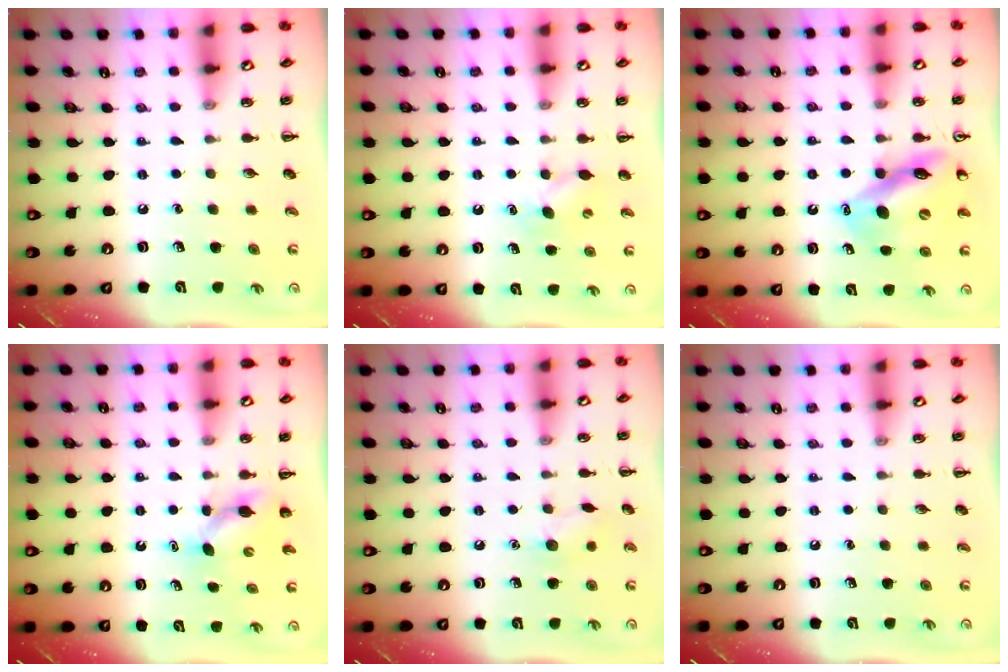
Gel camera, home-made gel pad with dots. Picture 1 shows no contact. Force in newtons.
{"total": 5.1, "press": 4.8, "slide": 1.5}
{"total": 12.1, "press": 11.4, "slide": 4.0}
{"total": 4.0, "press": 3.9, "slide": 1.1}
{"total": 6.9, "press": 6.8, "slide": 1.5}
{"total": 0.0}